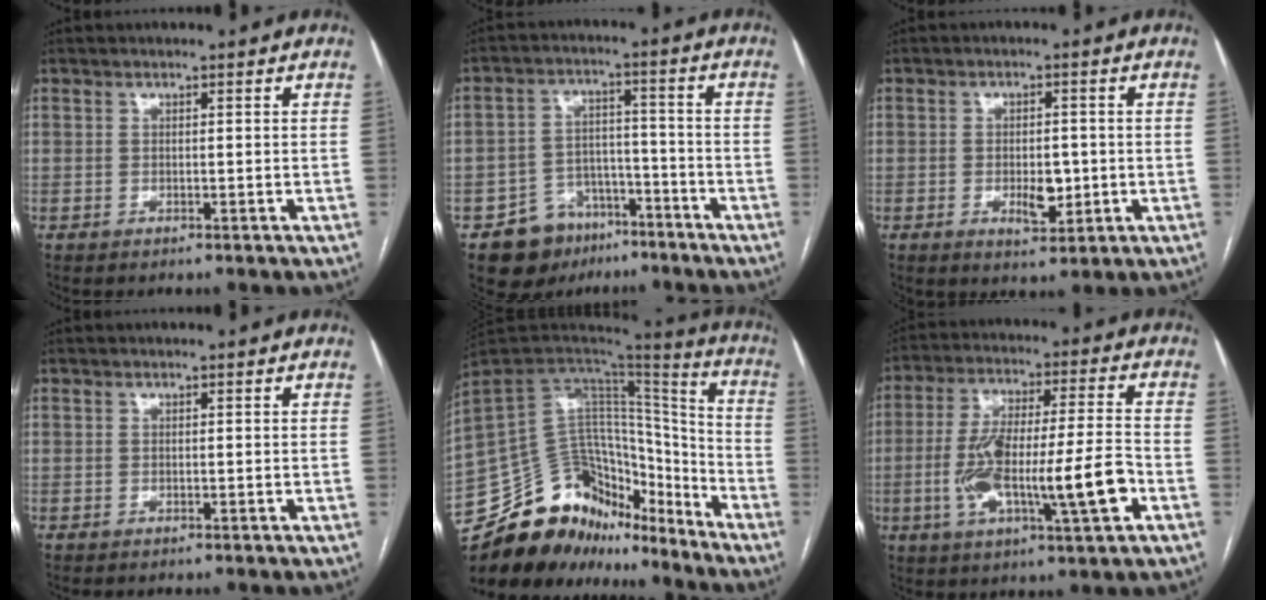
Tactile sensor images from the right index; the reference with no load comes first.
{"total": 9.1, "force": [-6.0, 6.4, 2.6], "torque": [-0.039, 0.021, -0.089]}
{"total": 4.7, "force": [-1.0, 2.2, 4.1], "torque": [-0.062, -0.002, -0.007]}
{"total": 0.0}
{"total": 24.8, "force": [-20.4, 11.2, 8.4], "torque": [-0.183, 0.043, -0.324]}
{"total": 16.1, "force": [-4.3, 2.2, 15.4], "torque": [-0.285, 0.008, -0.067]}